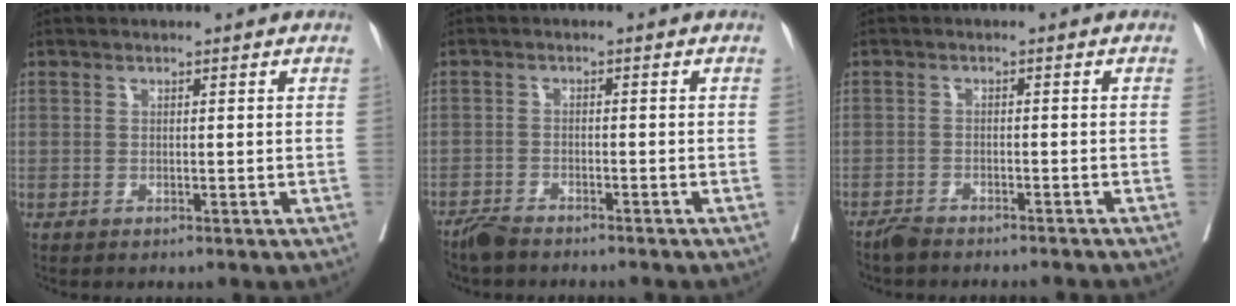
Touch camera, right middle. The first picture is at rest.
{"total": 3.6, "force": [-3.3, 0.5, 1.2], "torque": [-0.020, -0.008, -0.057]}
{"total": 4.4, "force": [-4.3, 0.4, 1.0], "torque": [-0.008, -0.008, -0.067]}